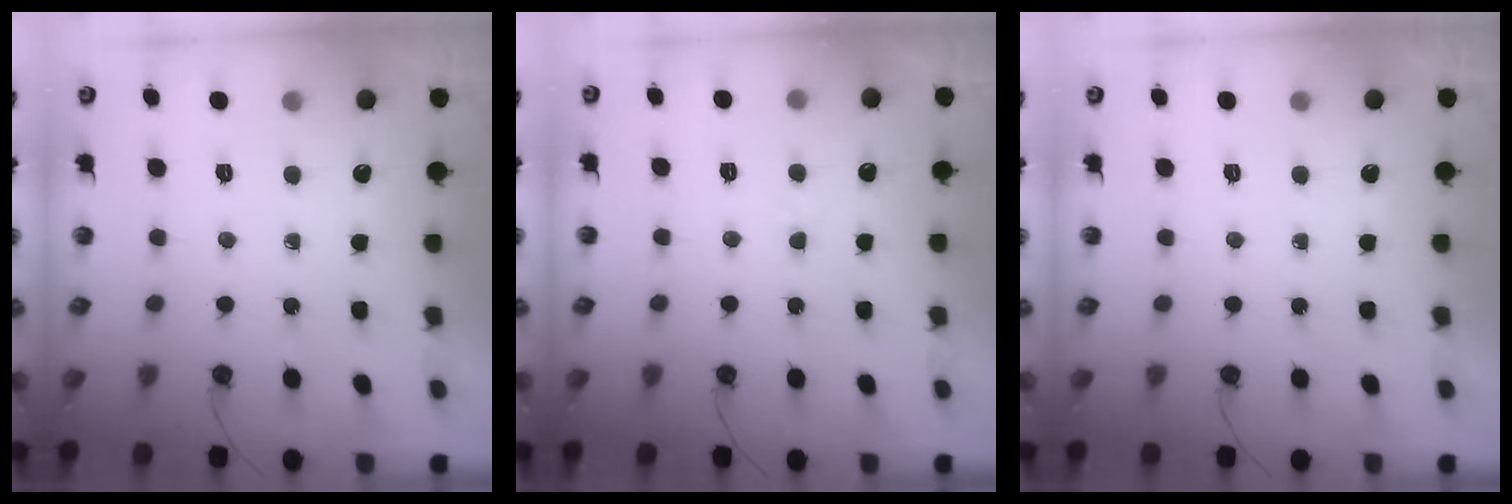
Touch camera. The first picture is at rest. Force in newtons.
{"total": 2.4, "press": 2.3, "slide": 0.6}
{"total": 0.0}